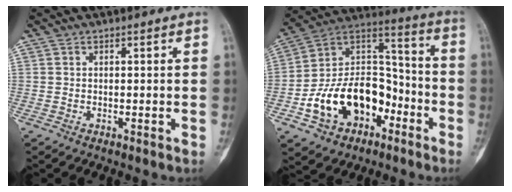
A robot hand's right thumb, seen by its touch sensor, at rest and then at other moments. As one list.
[{"total": 20.7, "force": [-8.0, 14.1, 12.8], "torque": [-0.178, 0.087, -0.133]}]